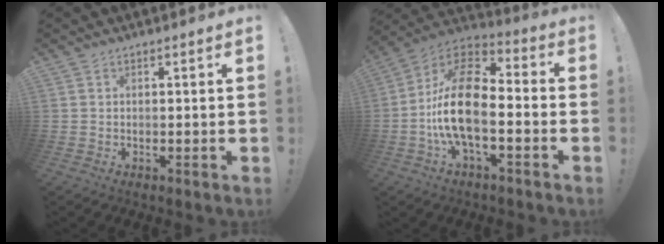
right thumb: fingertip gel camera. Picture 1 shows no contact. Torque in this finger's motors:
{"motor_torque": [2.54, 2.43, 1.85, -0.73, 0.44]}